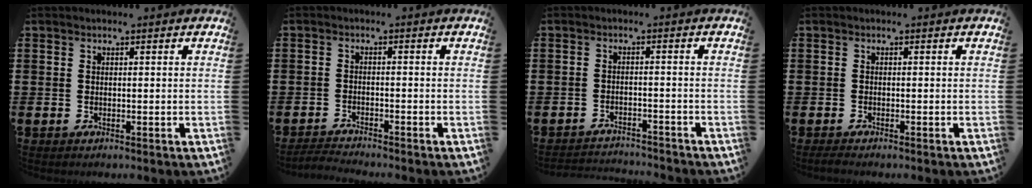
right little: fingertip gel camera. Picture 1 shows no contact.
{"total": 1.8, "force": [-1.8, -0.2, 0.1], "torque": [-0.003, 0.003, -0.036]}
{"total": 2.2, "force": [-2.2, 0.0, -0.2], "torque": [-0.003, 0.003, -0.049]}
{"total": 0.7, "force": [-0.5, 0.1, 0.4], "torque": [-0.008, 0.000, -0.010]}